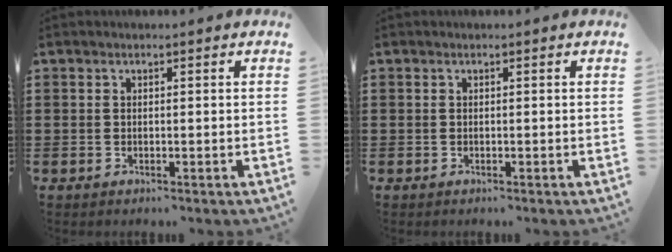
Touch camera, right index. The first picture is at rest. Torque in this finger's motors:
{"motor_torque": [0.21, -0.05, 0.00, 0.00]}